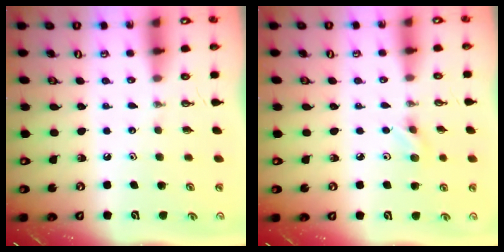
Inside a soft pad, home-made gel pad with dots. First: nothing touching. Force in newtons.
{"total": 4.1, "press": 4.0, "slide": 1.1}